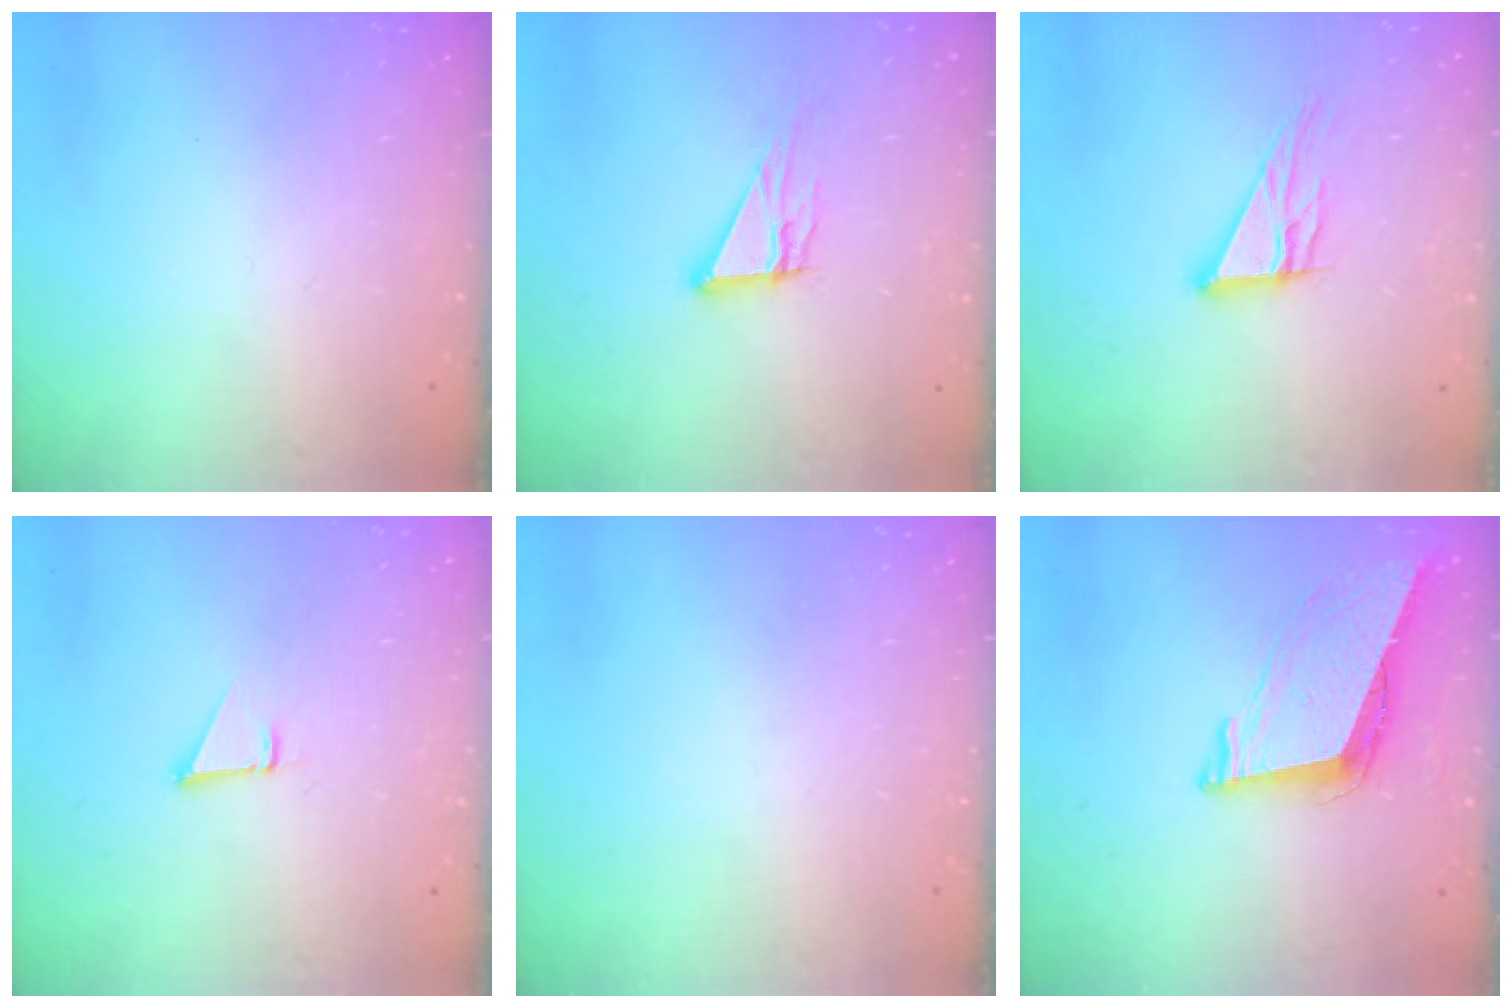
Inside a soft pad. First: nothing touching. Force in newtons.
{"total": 7.0, "press": 7.0, "slide": 0.5}
{"total": 10.6, "press": 10.6, "slide": 0.8}
{"total": 1.0, "press": 1.0, "slide": 0.1}
{"total": 0.0}
{"total": 9.2, "press": 8.6, "slide": 3.3}